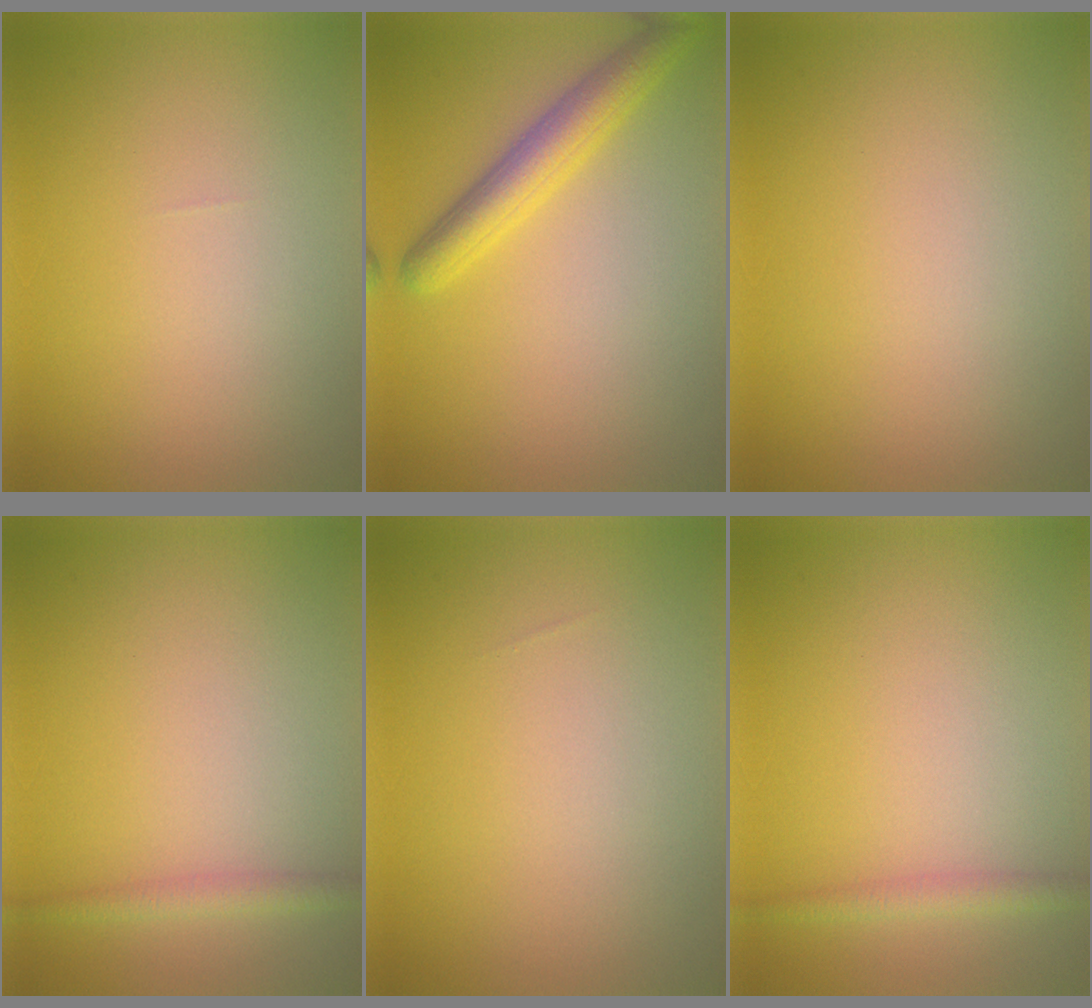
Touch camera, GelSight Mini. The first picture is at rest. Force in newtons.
{"total": 3.8, "press": 3.8, "slide": 0.2}
{"total": 0.0}
{"total": 1.6, "press": 1.6, "slide": 0.1}
{"total": 0.0}
{"total": 1.6, "press": 1.6, "slide": 0.1}